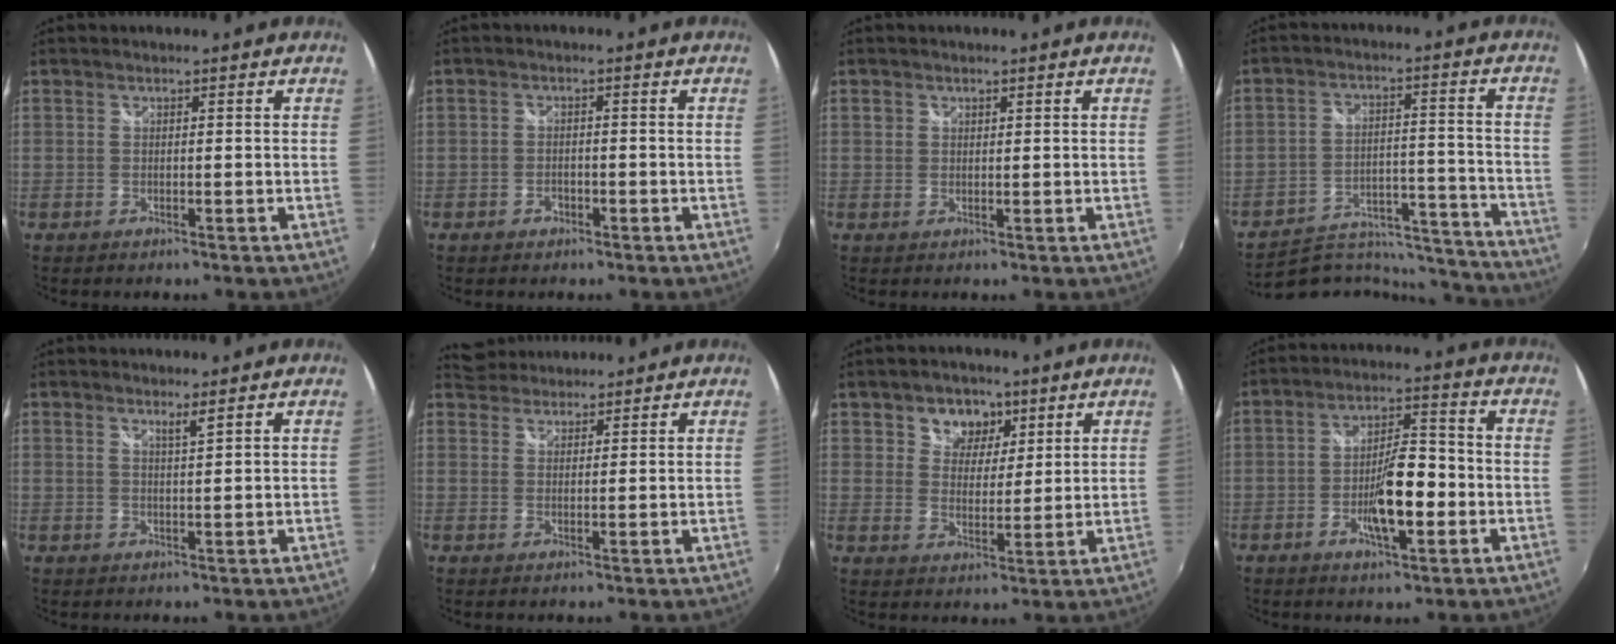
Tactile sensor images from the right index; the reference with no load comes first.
{"total": 2.1, "force": [-1.2, 1.5, 0.6], "torque": [-0.015, -0.001, -0.020]}
{"total": 1.0, "force": [0.4, 1.0, 0.1], "torque": [-0.001, 0.002, 0.005]}
{"total": 17.3, "force": [-16.4, 4.7, 2.9], "torque": [-0.049, 0.038, -0.223]}
{"total": 1.7, "force": [1.3, -0.4, 1.0], "torque": [-0.018, -0.005, 0.020]}
{"total": 4.9, "force": [4.6, 1.7, 0.3], "torque": [-0.008, 0.021, 0.074]}
{"total": 7.0, "force": [3.7, 5.3, 2.6], "torque": [-0.042, 0.011, 0.062]}
{"total": 9.8, "force": [-3.0, 3.0, 8.8], "torque": [-0.157, 0.004, -0.045]}